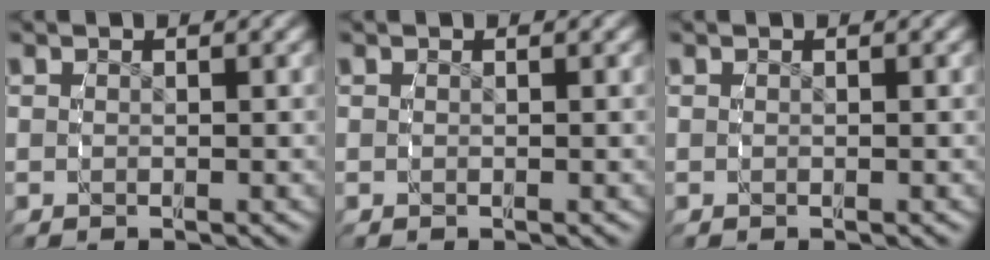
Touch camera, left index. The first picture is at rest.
{"total": 0.0}
{"total": 0.0}